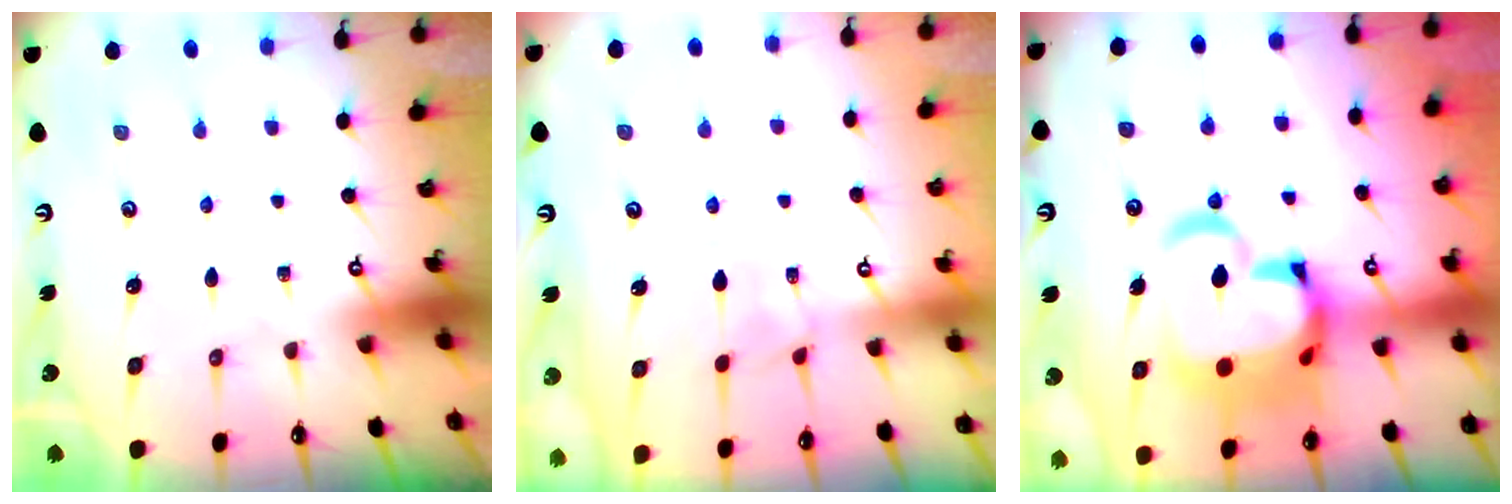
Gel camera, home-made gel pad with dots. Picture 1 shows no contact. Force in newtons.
{"total": 1.5, "press": 1.4, "slide": 0.5}
{"total": 14.3, "press": 14.1, "slide": 2.2}